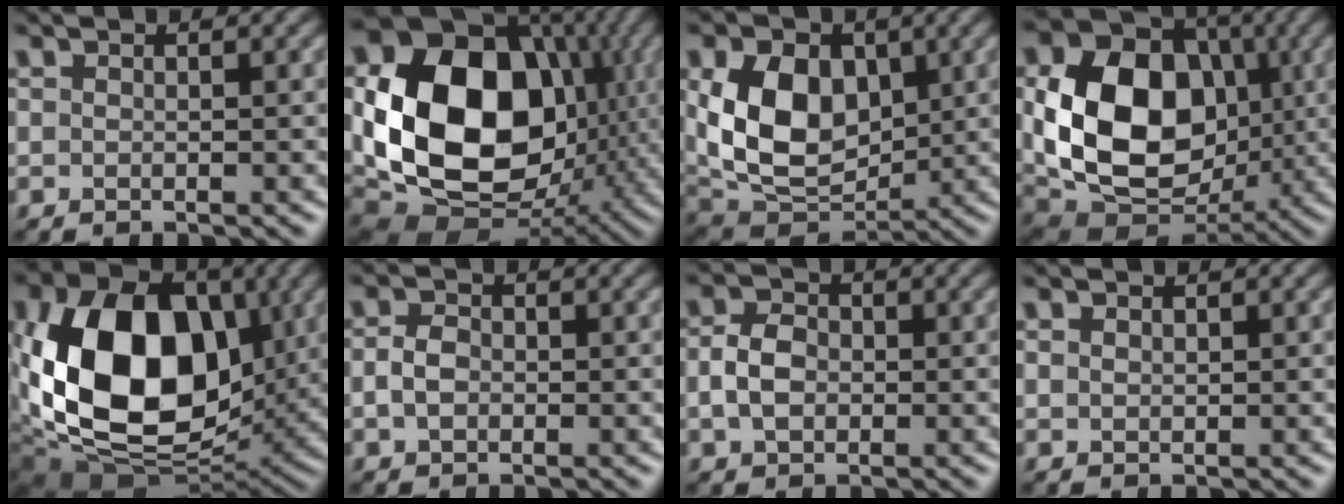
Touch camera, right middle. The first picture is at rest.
{"total": 17.3, "force": [1.1, 12.9, 11.5], "torque": [-0.227, -0.019, 0.016]}
{"total": 9.5, "force": [1.3, 6.6, 6.7], "torque": [-0.140, -0.008, 0.023]}
{"total": 13.3, "force": [0.2, 9.9, 9.0], "torque": [-0.166, -0.010, 0.004]}
{"total": 14.9, "force": [0.8, 10.3, 10.8], "torque": [-0.195, -0.013, 0.013]}
{"total": 2.1, "force": [-0.3, 1.5, 1.4], "torque": [-0.029, 0.001, -0.010]}
{"total": 3.3, "force": [-0.3, 2.4, 2.2], "torque": [-0.047, 0.001, -0.012]}
{"total": 0.6, "force": [0.3, 0.4, 0.2], "torque": [-0.005, -0.001, 0.008]}